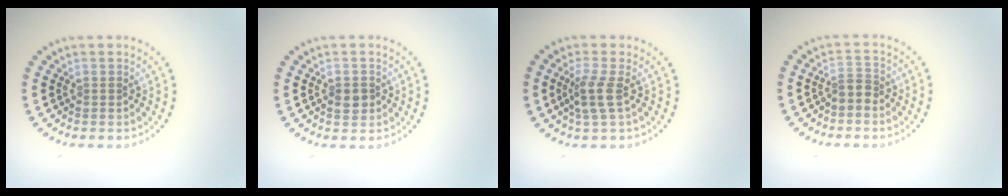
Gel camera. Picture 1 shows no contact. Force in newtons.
{"total": 1.7, "press": 1.7, "slide": 0.1}
{"total": 2.3, "press": 1.8, "slide": 1.5}
{"total": 1.7, "press": 1.4, "slide": 1.1}